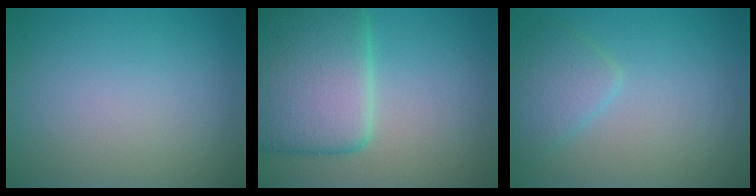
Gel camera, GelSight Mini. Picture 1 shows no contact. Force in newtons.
{"total": 8.9, "press": 8.9, "slide": 0.6}
{"total": 2.6, "press": 2.6, "slide": 0.1}